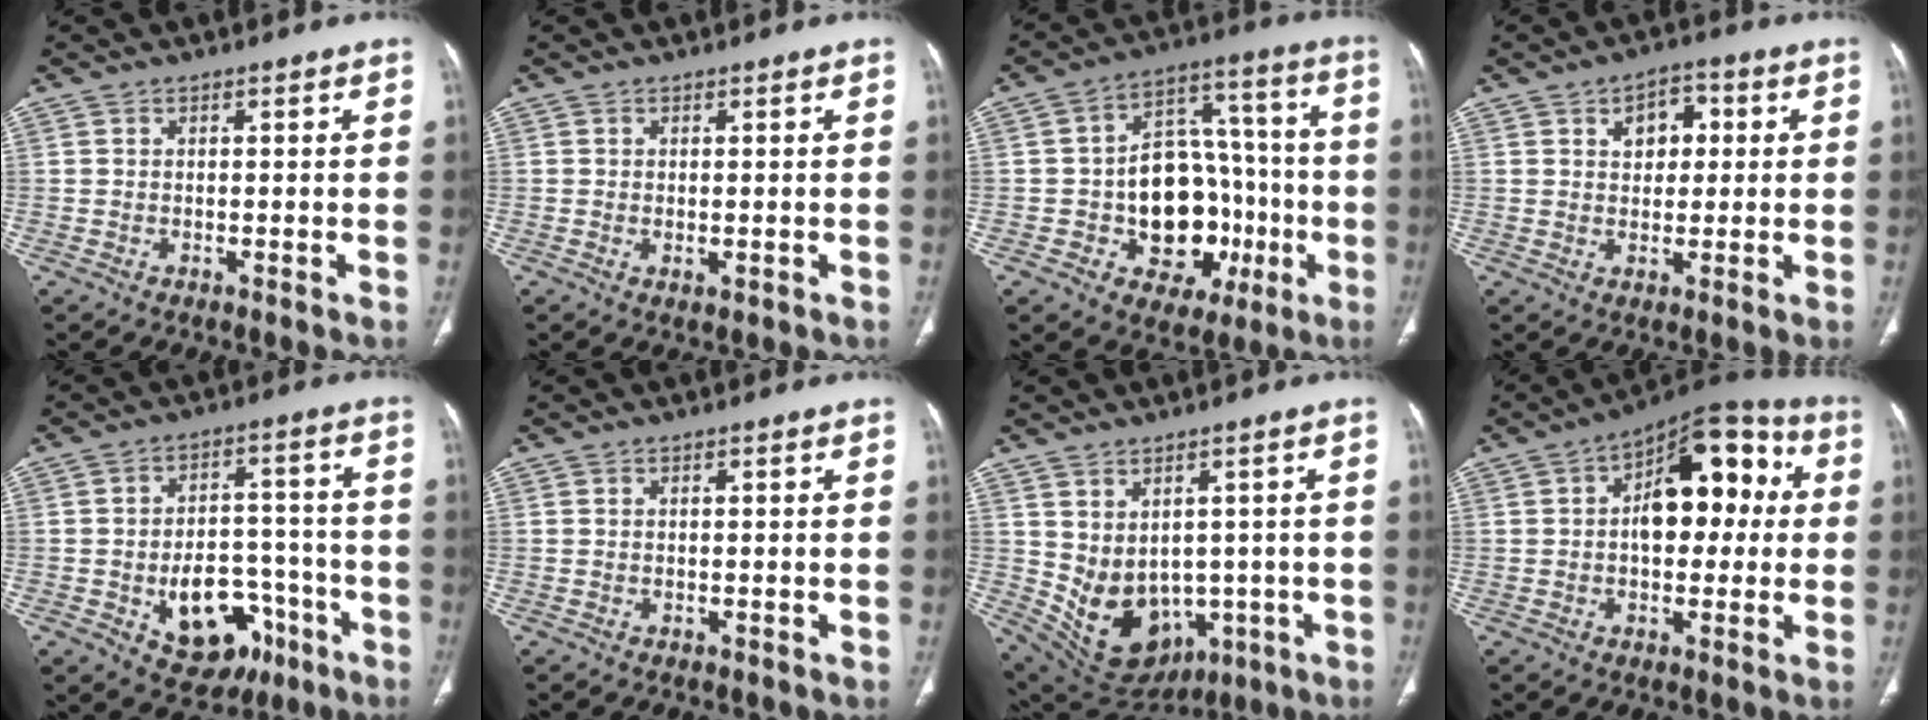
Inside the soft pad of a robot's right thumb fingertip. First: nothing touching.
{"total": 1.1, "force": [-0.2, 0.6, 1.0], "torque": [-0.019, -0.005, 0.001]}
{"total": 19.4, "force": [-4.3, 13.7, 13.0], "torque": [-0.131, 0.046, -0.048]}
{"total": 5.8, "force": [1.7, 3.9, 3.8], "torque": [-0.022, 0.008, 0.020]}
{"total": 14.5, "force": [-5.9, 9.9, 8.9], "torque": [-0.088, 0.045, -0.070]}
{"total": 0.0}
{"total": 14.0, "force": [-1.7, 10.6, 8.9], "torque": [-0.128, 0.003, 0.018]}
{"total": 16.1, "force": [2.3, 9.1, 13.1], "torque": [-0.141, 0.039, 0.028]}